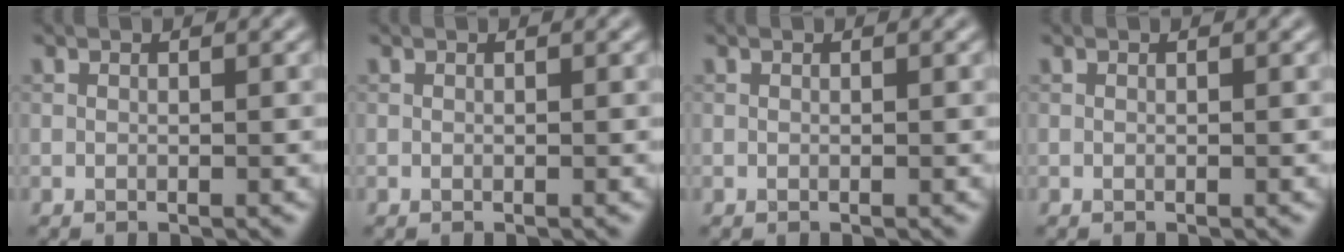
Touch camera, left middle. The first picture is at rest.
{"total": 0.0}
{"total": 0.0}
{"total": 0.0}